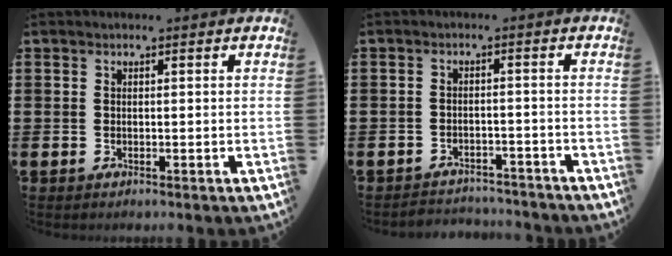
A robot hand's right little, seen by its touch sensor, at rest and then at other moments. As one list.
[{"total": 2.4, "force": [-2.4, 0.1, -0.4], "torque": [-0.003, 0.004, -0.054]}]